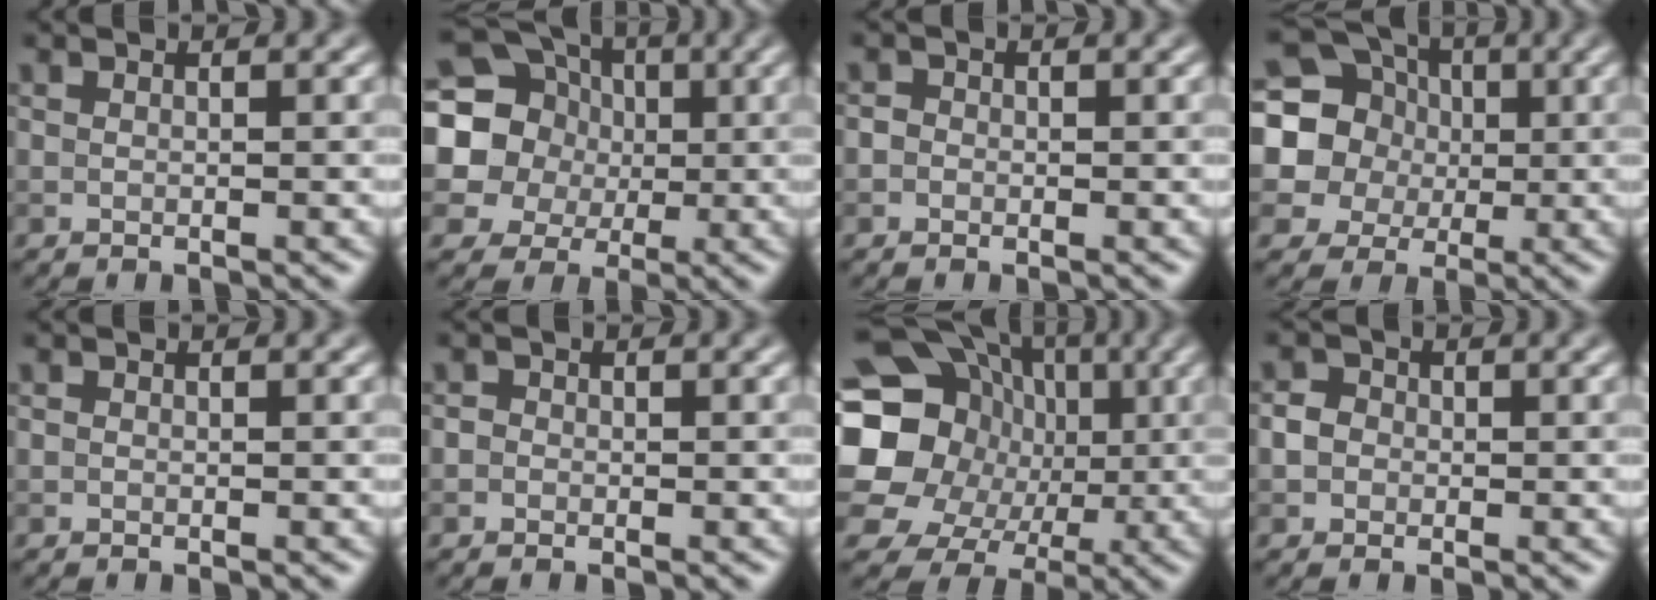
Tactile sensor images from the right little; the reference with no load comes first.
{"total": 14.5, "force": [2.6, 13.4, 5.0], "torque": [-0.150, 0.026, 0.021]}
{"total": 0.9, "force": [-0.2, 0.8, 0.2], "torque": [0.000, -0.003, -0.010]}
{"total": 13.0, "force": [2.1, 12.0, 4.5], "torque": [-0.140, 0.030, 0.020]}
{"total": 0.0}
{"total": 0.7, "force": [-0.3, 0.6, 0.1], "torque": [0.000, -0.003, -0.007]}
{"total": 18.4, "force": [0.9, 16.7, 7.8], "torque": [-0.175, 0.019, -0.018]}
{"total": 1.9, "force": [-0.2, 1.8, 0.7], "torque": [0.002, 0.005, -0.011]}